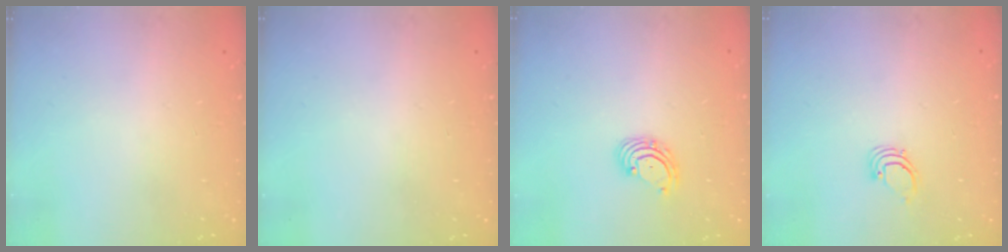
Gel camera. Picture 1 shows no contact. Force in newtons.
{"total": 0.0}
{"total": 3.3, "press": 3.2, "slide": 0.5}
{"total": 1.9, "press": 1.9, "slide": 0.1}